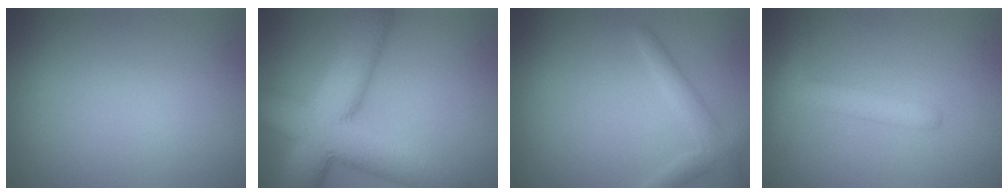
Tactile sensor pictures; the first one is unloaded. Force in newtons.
{"total": 11.9, "press": 11.8, "slide": 0.6}
{"total": 2.4, "press": 2.3, "slide": 0.1}
{"total": 3.0, "press": 3.0, "slide": 0.2}